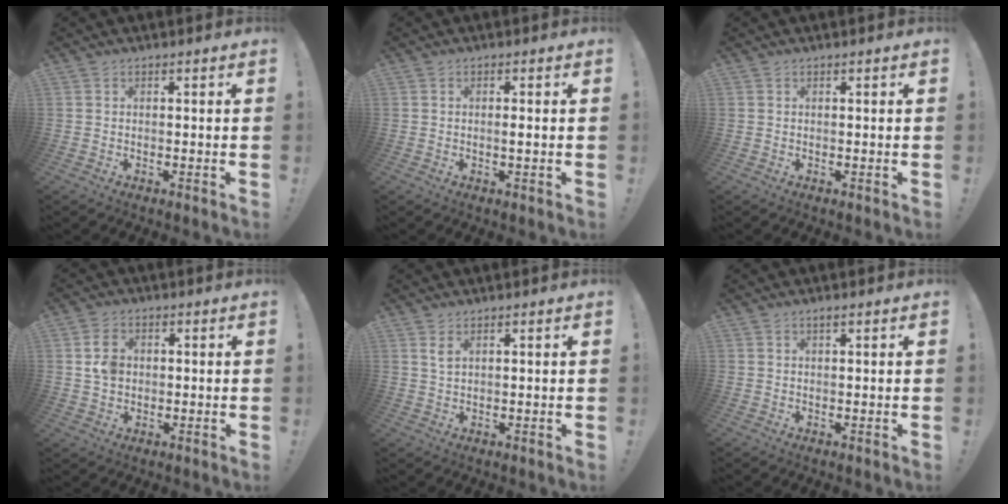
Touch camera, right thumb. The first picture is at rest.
{"total": 1.1, "force": [-0.2, 0.0, 1.1], "torque": [-0.011, -0.005, -0.006]}
{"total": 0.0}
{"total": 5.9, "force": [0.6, 4.7, 3.5], "torque": [-0.053, 0.003, 0.011]}
{"total": 2.0, "force": [1.2, 0.6, 1.5], "torque": [-0.025, -0.002, 0.020]}
{"total": 1.5, "force": [1.0, 0.2, 1.0], "torque": [-0.014, -0.002, 0.017]}